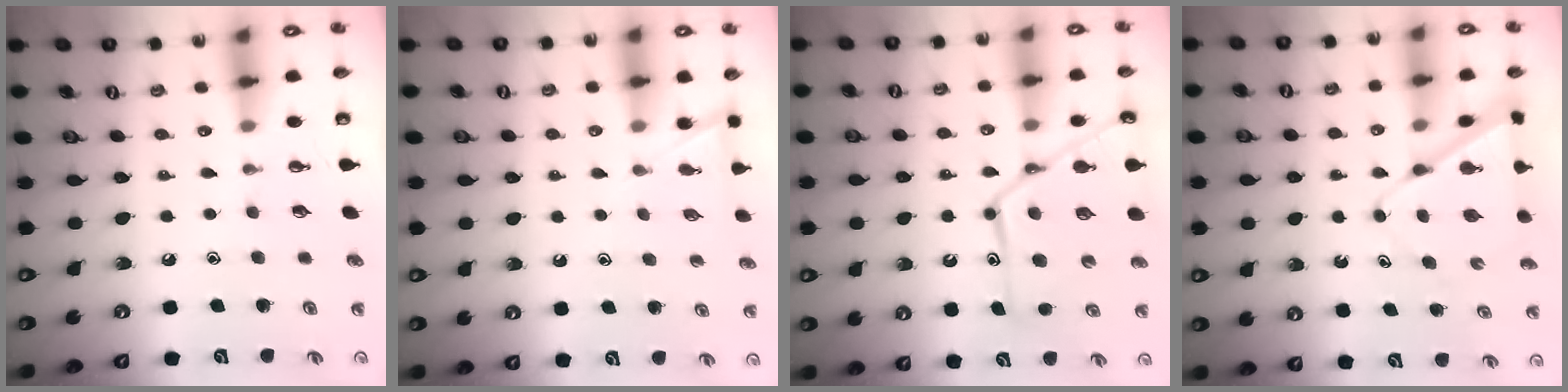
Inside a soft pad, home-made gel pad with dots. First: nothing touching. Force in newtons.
{"total": 4.1, "press": 4.1, "slide": 0.4}
{"total": 18.8, "press": 18.7, "slide": 1.8}
{"total": 7.8, "press": 7.8, "slide": 0.8}